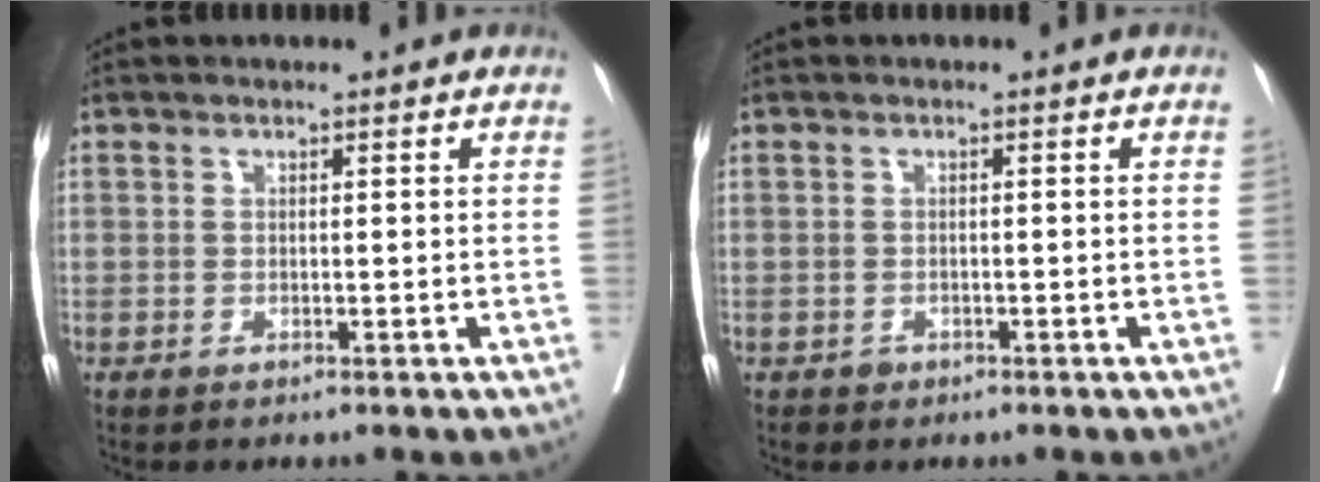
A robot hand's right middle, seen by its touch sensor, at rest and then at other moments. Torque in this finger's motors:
{"motor_torque": [0.08, 0.03, 0.01, 0.00]}